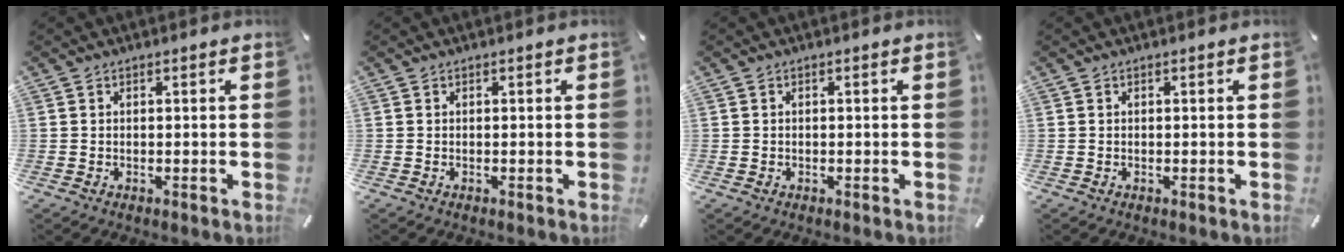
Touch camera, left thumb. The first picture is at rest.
{"total": 0.0}
{"total": 0.5, "force": [-0.1, 0.4, 0.2], "torque": [-0.004, 0.002, -0.003]}
{"total": 0.0}